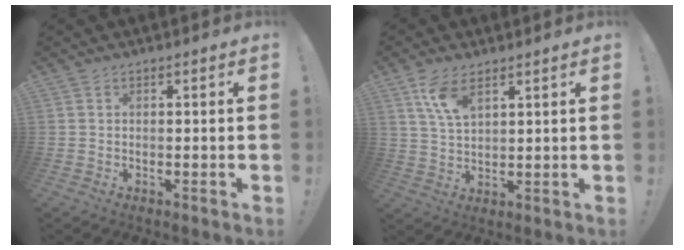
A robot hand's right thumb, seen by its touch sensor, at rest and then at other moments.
{"total": 7.8, "force": [4.7, 3.3, 5.2], "torque": [-0.103, -0.015, 0.088]}